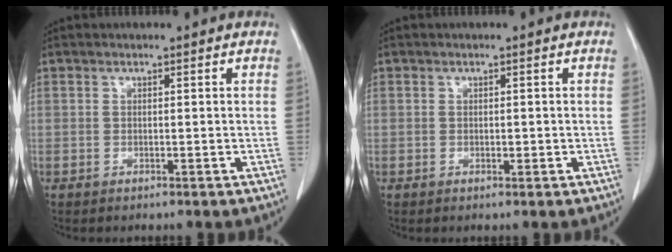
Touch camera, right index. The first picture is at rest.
{"total": 0.6, "force": [0.0, 0.5, 0.4], "torque": [-0.006, 0.001, 0.001]}